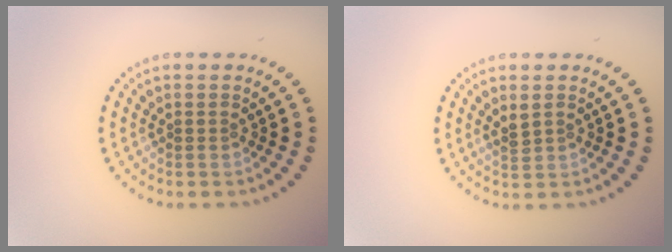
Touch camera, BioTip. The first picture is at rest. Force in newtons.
{"total": 1.2, "press": 1.2, "slide": 0.3}